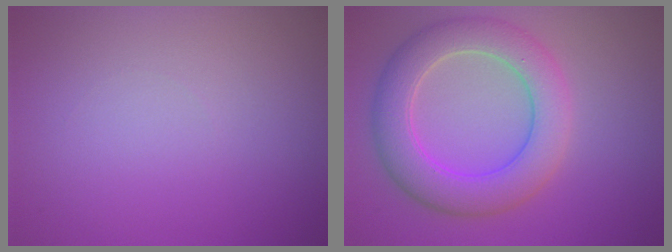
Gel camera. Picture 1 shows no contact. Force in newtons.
{"total": 6.3, "press": 6.3, "slide": 0.5}